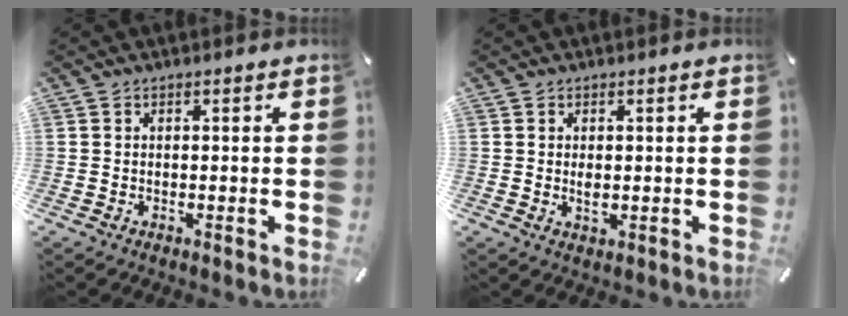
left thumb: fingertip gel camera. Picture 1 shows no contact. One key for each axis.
{"total": 2.1, "fx": 0.1, "fy": 0.9, "fz": 1.9, "tx": -0.037, "ty": -0.006, "tz": -0.003}